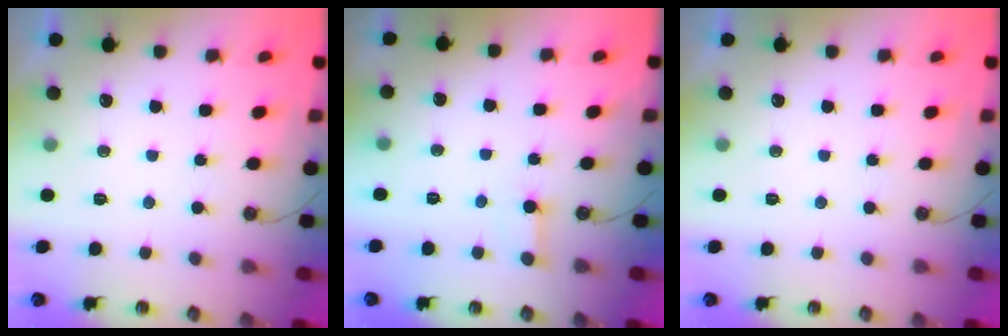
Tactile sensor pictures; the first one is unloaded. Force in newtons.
{"total": 2.4, "press": 2.4, "slide": 0.1}
{"total": 0.0}